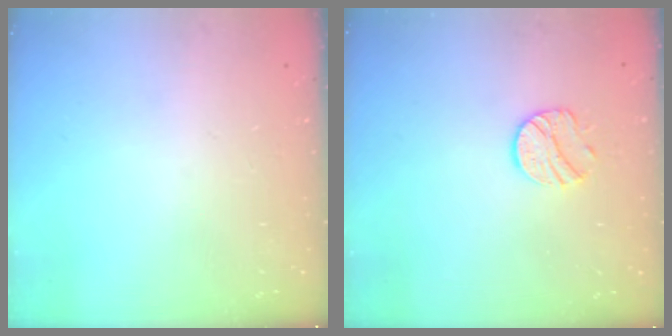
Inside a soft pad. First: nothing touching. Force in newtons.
{"total": 8.8, "press": 8.8, "slide": 0.2}